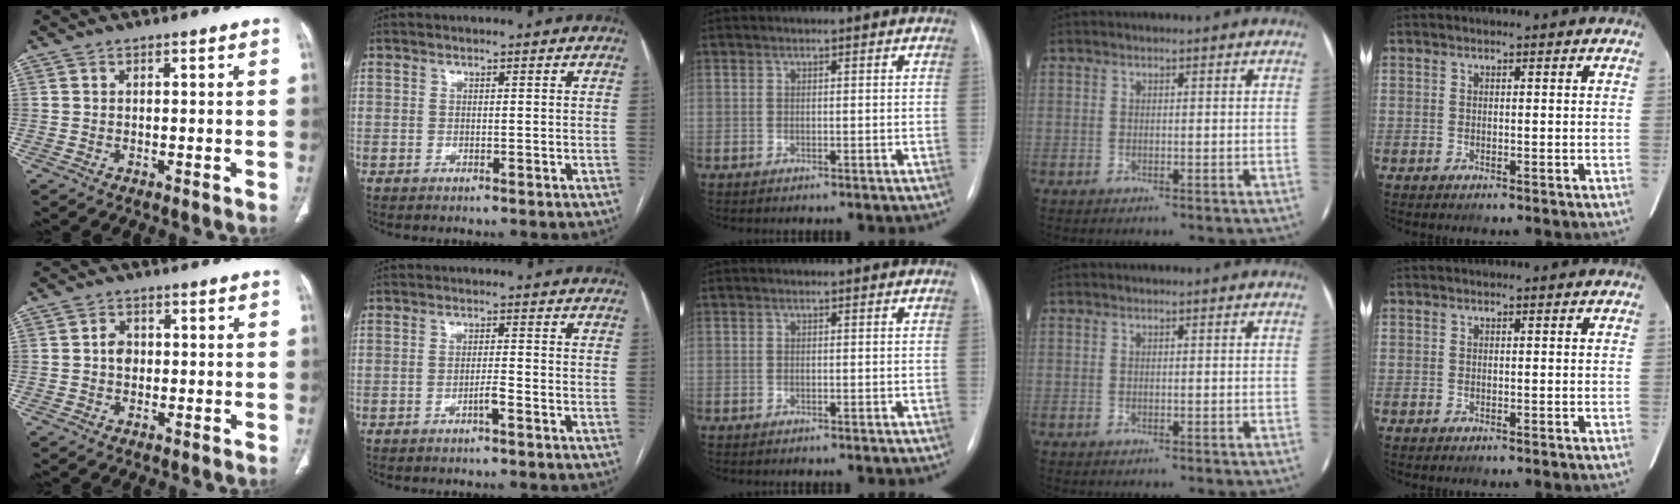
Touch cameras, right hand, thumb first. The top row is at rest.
{"thumb": {"total": 2.9, "force": [0.1, 2.3, 1.8], "torque": [-0.021, 0.006, 0.000]}, "index": {"total": 1.8, "force": [-1.1, 0.0, 1.5], "torque": [-0.026, 0.000, -0.020]}}